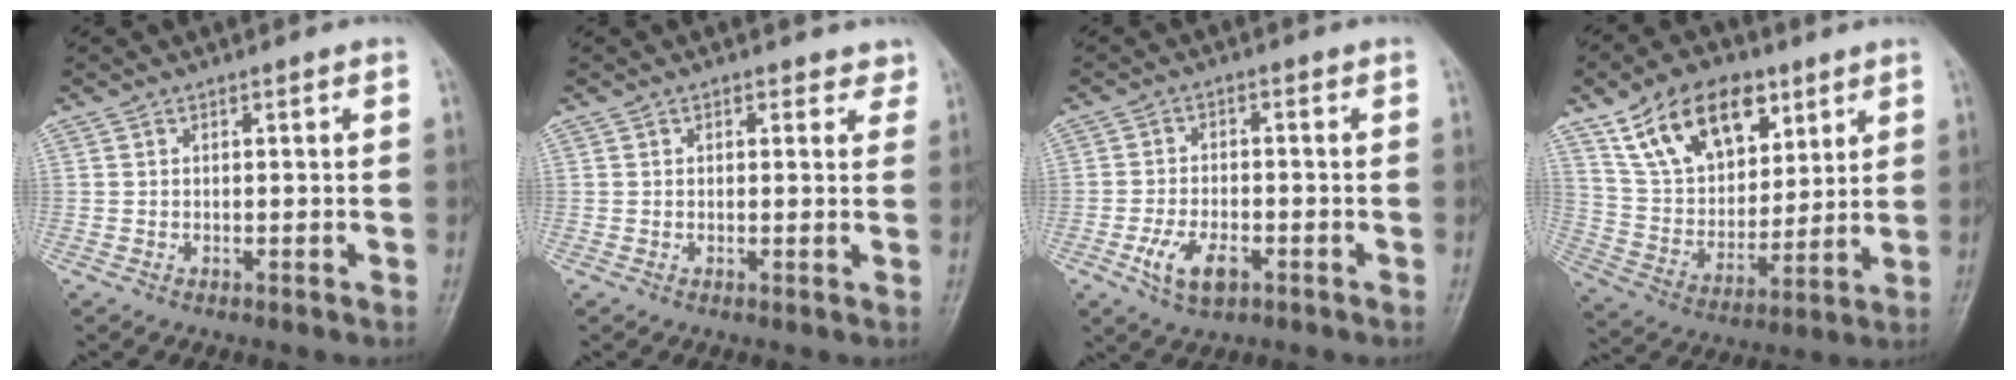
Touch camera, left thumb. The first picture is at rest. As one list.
[{"total": 2.3, "force": [1.5, 1.5, 0.7], "torque": [0.020, -0.004, 0.012]}, {"total": 6.6, "force": [-2.8, 3.5, 4.8], "torque": [-0.088, 0.010, -0.048]}, {"total": 18.5, "force": [10.2, 11.1, 10.7], "torque": [-0.138, -0.035, 0.191]}]